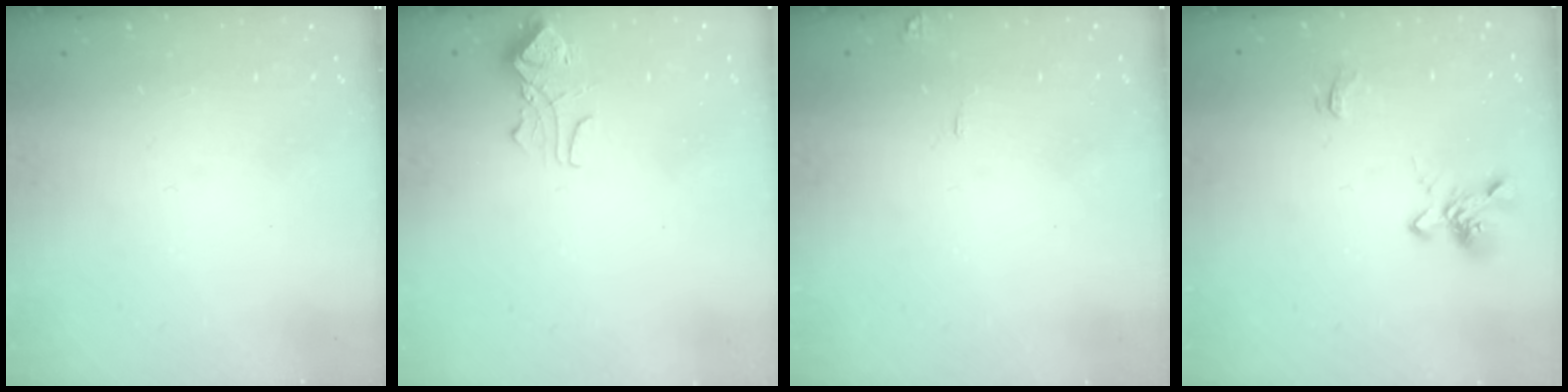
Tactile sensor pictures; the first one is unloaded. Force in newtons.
{"total": 2.0, "press": 1.9, "slide": 0.6}
{"total": 4.8, "press": 4.8, "slide": 0.4}
{"total": 1.9, "press": 1.6, "slide": 1.0}